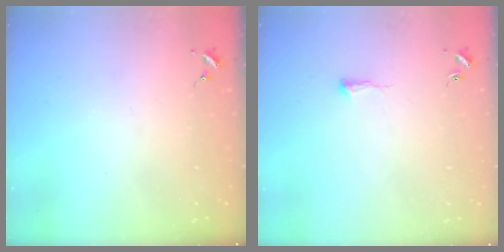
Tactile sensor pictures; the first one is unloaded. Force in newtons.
{"total": 5.1, "press": 5.0, "slide": 0.5}